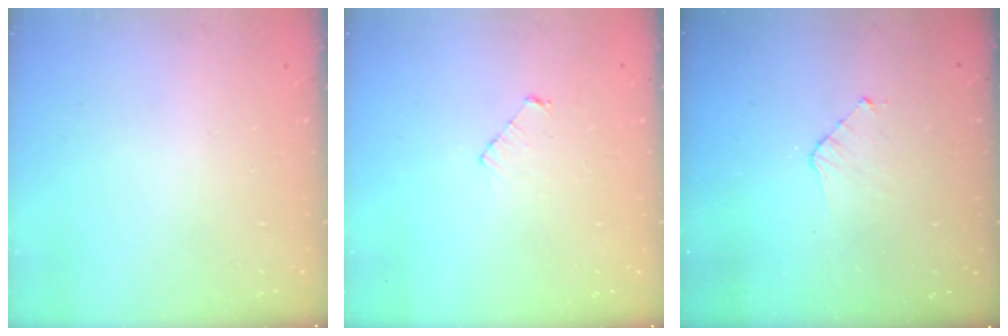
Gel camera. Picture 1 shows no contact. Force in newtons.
{"total": 3.5, "press": 3.4, "slide": 0.3}
{"total": 5.4, "press": 5.4, "slide": 0.3}